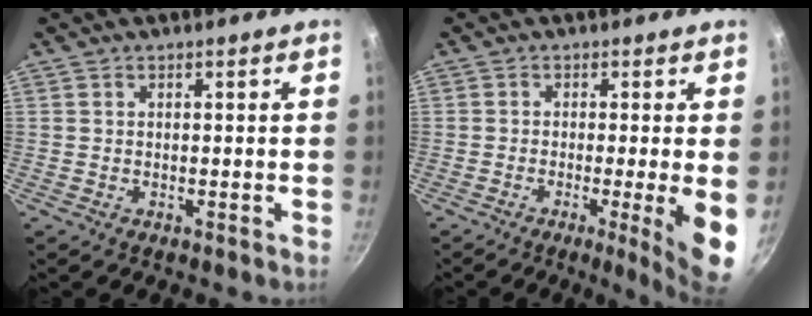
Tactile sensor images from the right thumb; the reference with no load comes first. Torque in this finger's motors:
{"motor_torque": [0.48, 0.08, 1.22, -0.27, 0.20]}